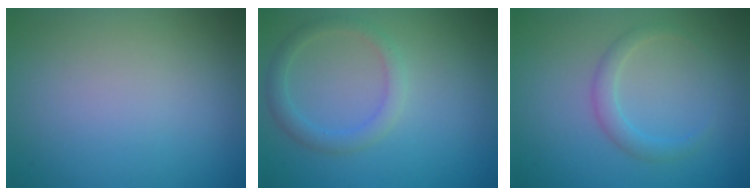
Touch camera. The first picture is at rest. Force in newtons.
{"total": 2.1, "press": 2.1, "slide": 0.1}
{"total": 1.7, "press": 1.7, "slide": 0.2}